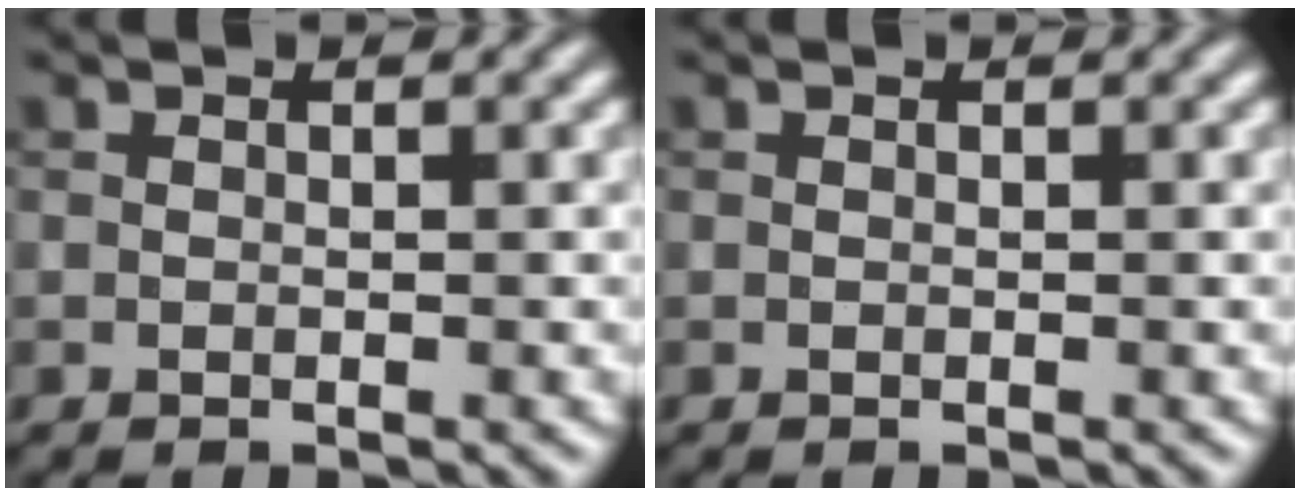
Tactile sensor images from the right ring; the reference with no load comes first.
{"total": 0.0}